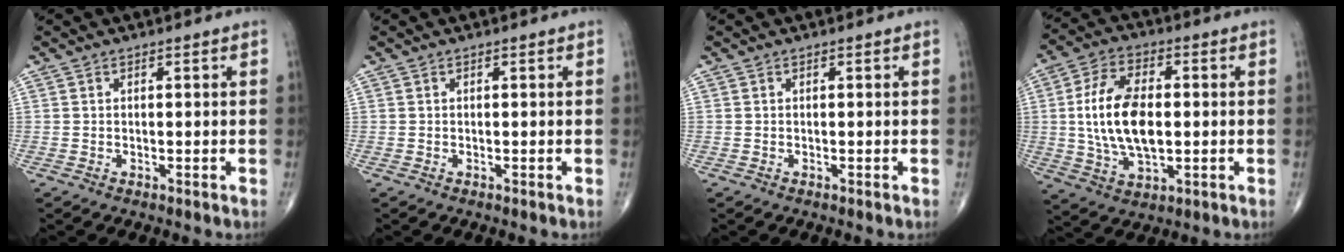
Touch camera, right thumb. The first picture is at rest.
{"total": 0.0}
{"total": 0.0}
{"total": 14.9, "force": [0.3, 7.9, 12.6], "torque": [-0.238, 0.003, 0.006]}